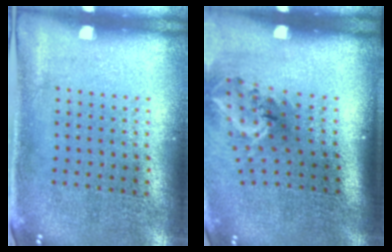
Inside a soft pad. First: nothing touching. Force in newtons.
{"total": 2.0, "press": 1.3, "slide": 1.5}